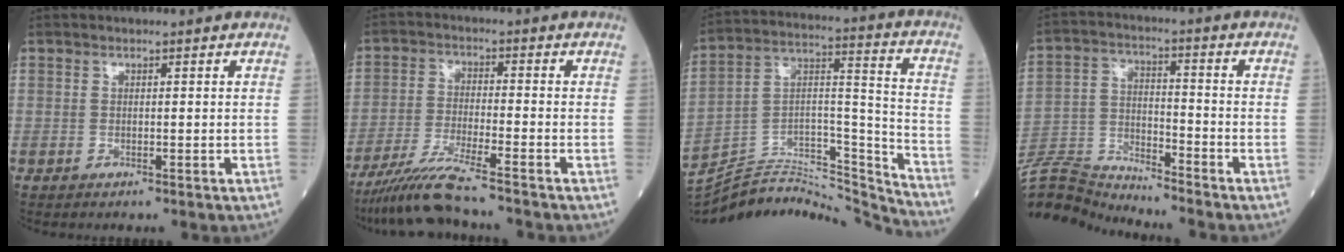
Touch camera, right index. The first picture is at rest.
{"total": 7.8, "force": [-6.6, -0.7, 4.1], "torque": [-0.082, -0.031, -0.128]}
{"total": 24.5, "force": [-23.9, 1.5, 4.9], "torque": [-0.093, 0.032, -0.378]}
{"total": 11.6, "force": [-11.6, -0.4, -0.3], "torque": [-0.001, 0.030, -0.222]}